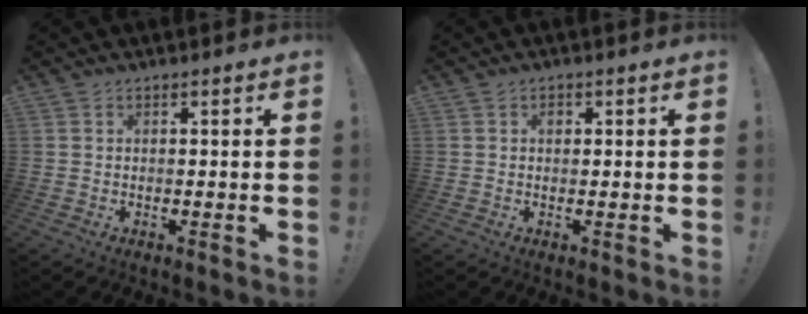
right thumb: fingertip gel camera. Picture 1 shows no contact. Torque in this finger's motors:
{"motor_torque": [0.16, 0.71, 0.31, -0.25, 0.00]}